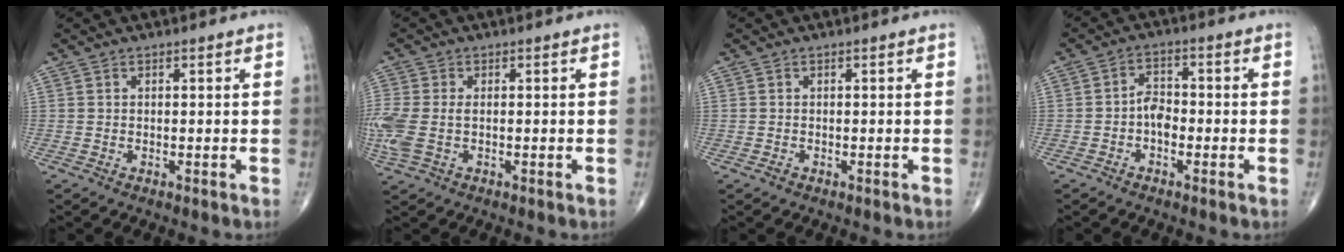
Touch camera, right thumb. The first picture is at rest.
{"total": 8.1, "force": [-0.9, 4.9, 6.4], "torque": [-0.187, 0.003, -0.012]}
{"total": 0.6, "force": [-0.4, 0.4, 0.2], "torque": [-0.003, 0.000, -0.009]}
{"total": 4.0, "force": [-1.3, 2.6, 2.8], "torque": [-0.034, 0.017, -0.031]}